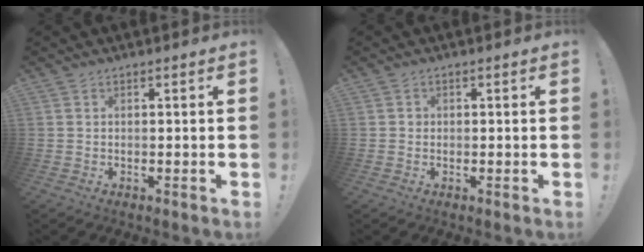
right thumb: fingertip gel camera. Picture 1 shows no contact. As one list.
[{"total": 1.0, "force": [-0.2, 0.9, 0.3], "torque": [0.000, 0.002, -0.005]}]